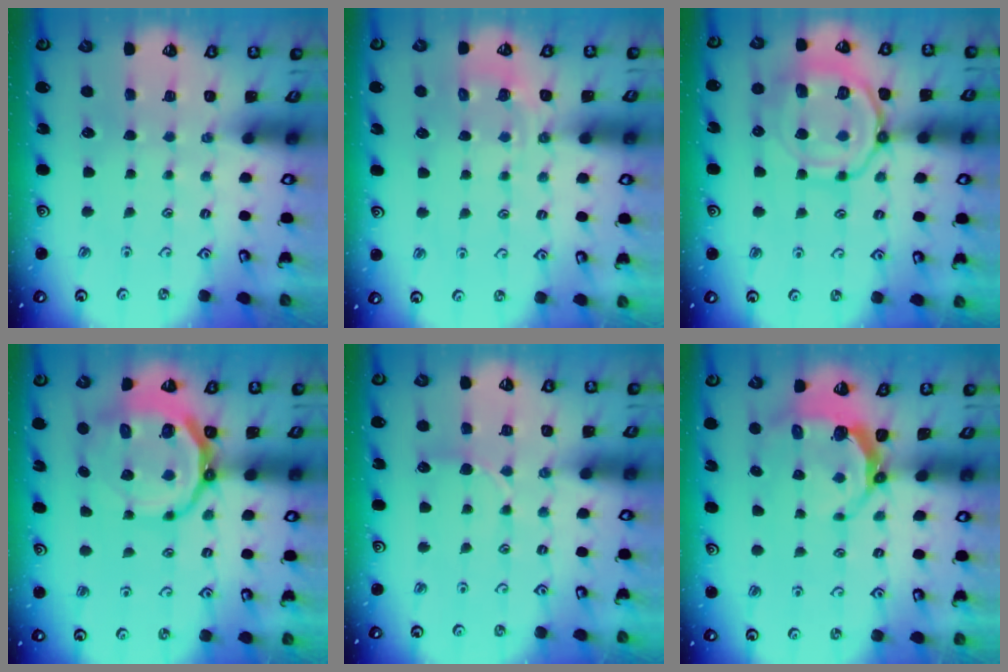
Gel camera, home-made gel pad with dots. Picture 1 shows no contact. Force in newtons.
{"total": 5.9, "press": 5.8, "slide": 1.0}
{"total": 14.9, "press": 14.8, "slide": 1.6}
{"total": 14.3, "press": 13.9, "slide": 3.3}
{"total": 5.7, "press": 5.7, "slide": 0.5}
{"total": 5.7, "press": 4.8, "slide": 3.1}